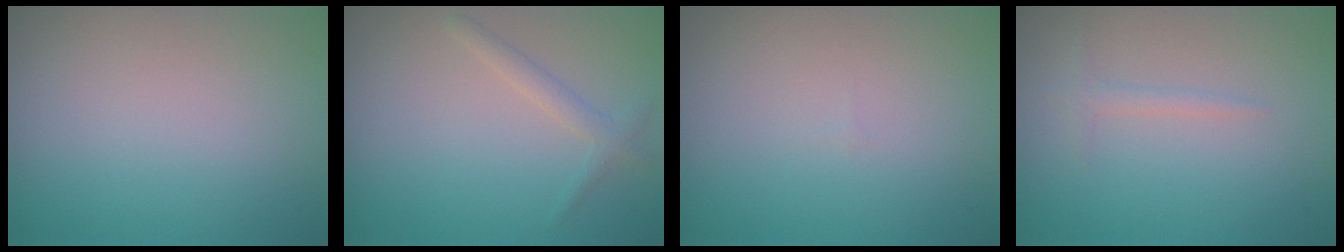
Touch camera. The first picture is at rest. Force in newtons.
{"total": 1.5, "press": 1.4, "slide": 0.1}
{"total": 0.0}
{"total": 0.8, "press": 0.8, "slide": 0.1}